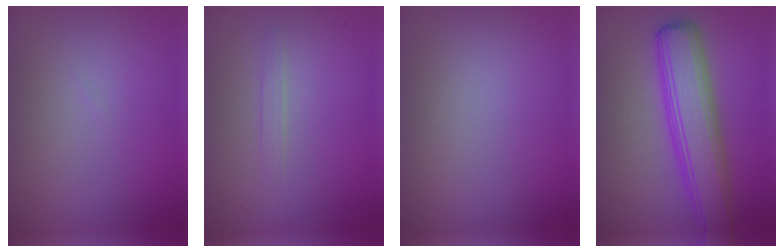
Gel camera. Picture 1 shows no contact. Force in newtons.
{"total": 0.8, "press": 0.8, "slide": 0.0}
{"total": 0.0}
{"total": 7.0, "press": 7.0, "slide": 0.1}